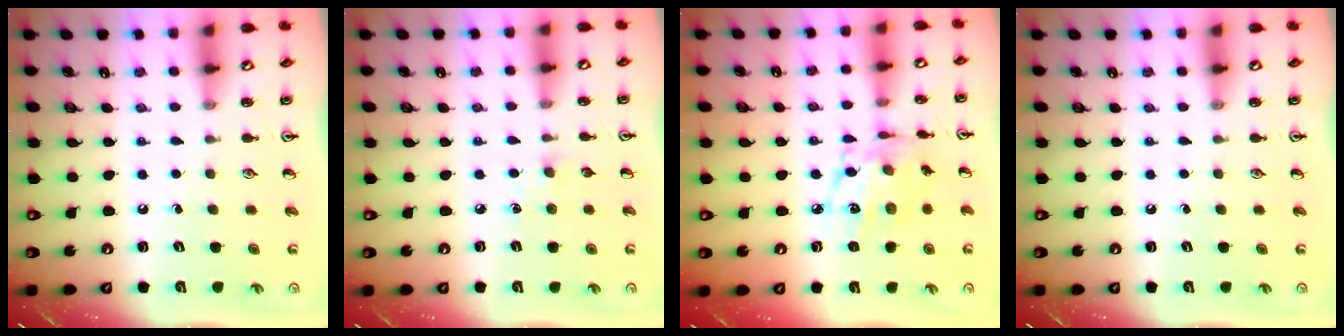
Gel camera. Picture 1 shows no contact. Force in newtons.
{"total": 3.6, "press": 3.6, "slide": 0.5}
{"total": 11.4, "press": 11.4, "slide": 0.8}
{"total": 0.0}